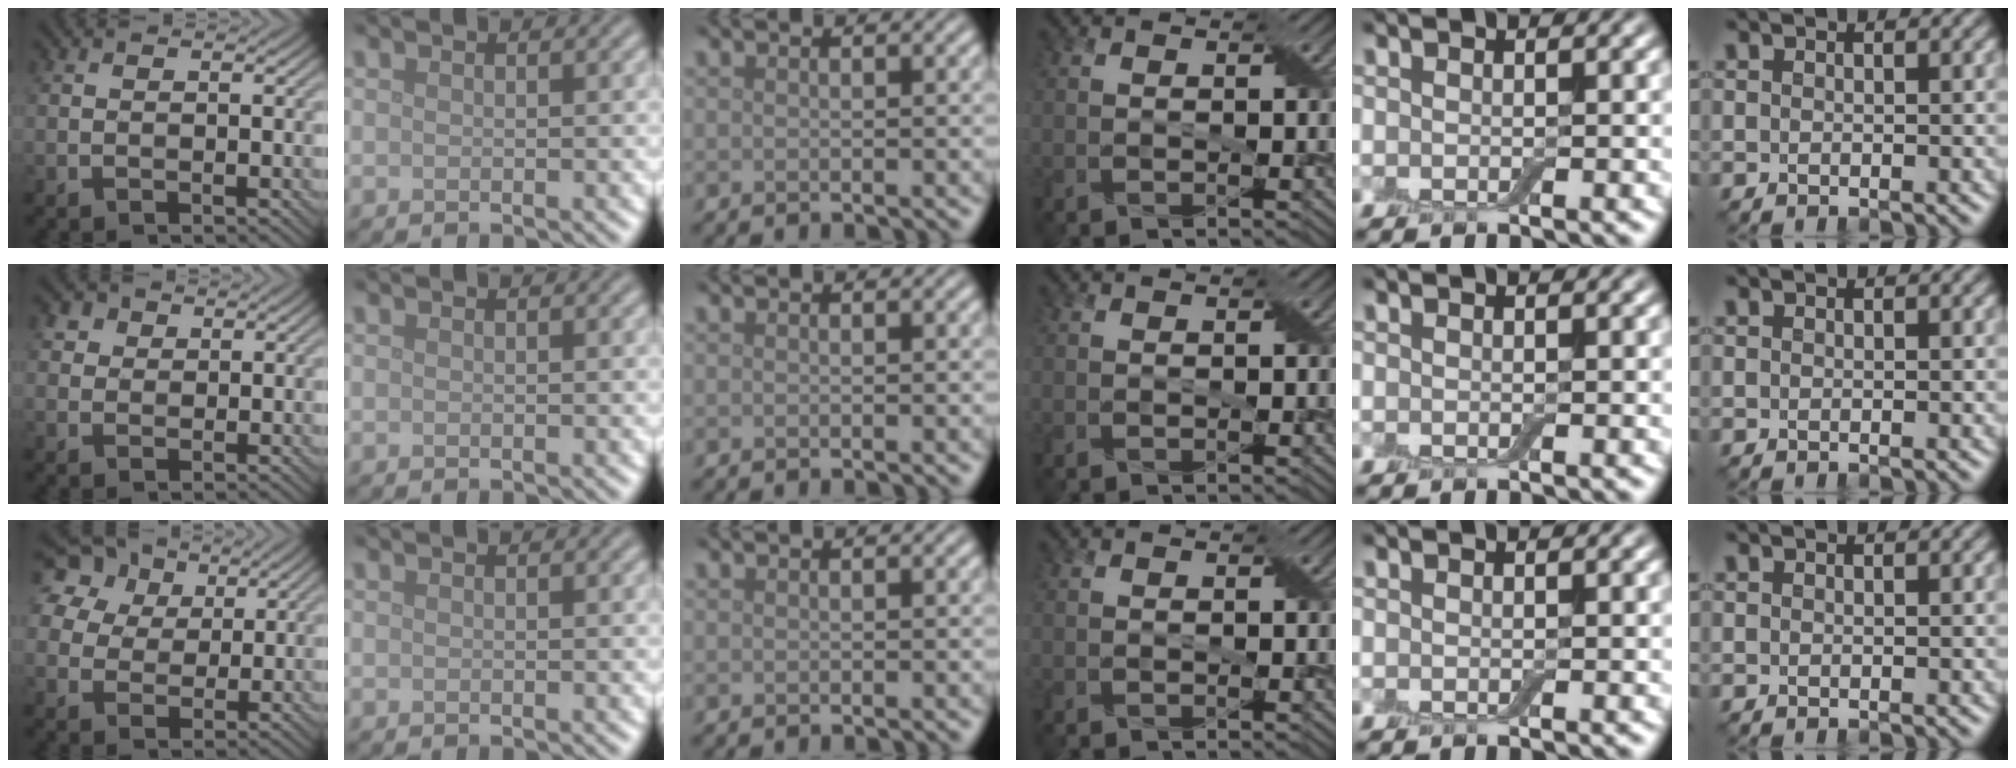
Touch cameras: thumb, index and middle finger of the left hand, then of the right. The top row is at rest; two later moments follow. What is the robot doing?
{"motion": "close", "object": "airpods case & airpods"}